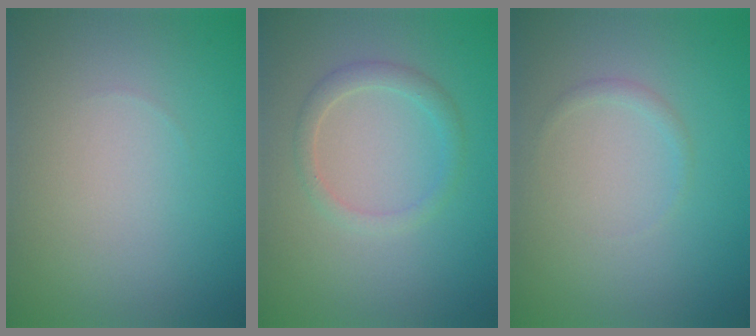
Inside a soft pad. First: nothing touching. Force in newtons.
{"total": 1.8, "press": 1.8, "slide": 0.1}
{"total": 0.7, "press": 0.7, "slide": 0.0}